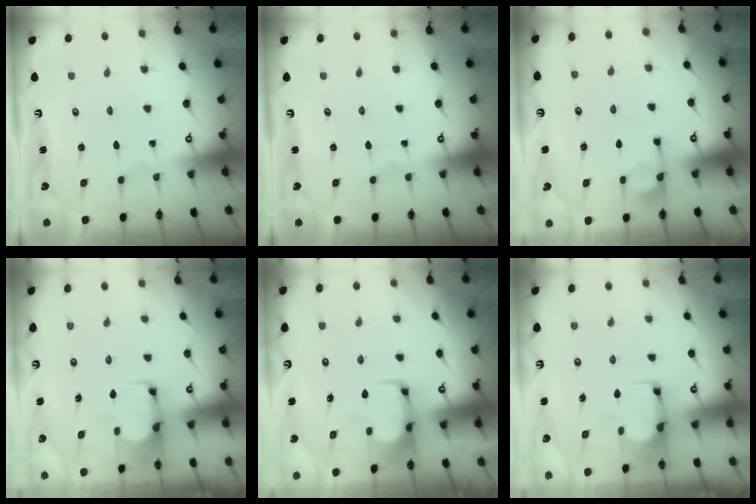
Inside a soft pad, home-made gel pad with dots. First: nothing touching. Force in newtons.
{"total": 0.0}
{"total": 0.9, "press": 0.1, "slide": 0.9}
{"total": 1.8, "press": 1.6, "slide": 0.7}
{"total": 1.9, "press": 1.9, "slide": 0.4}
{"total": 1.8, "press": 1.7, "slide": 0.5}